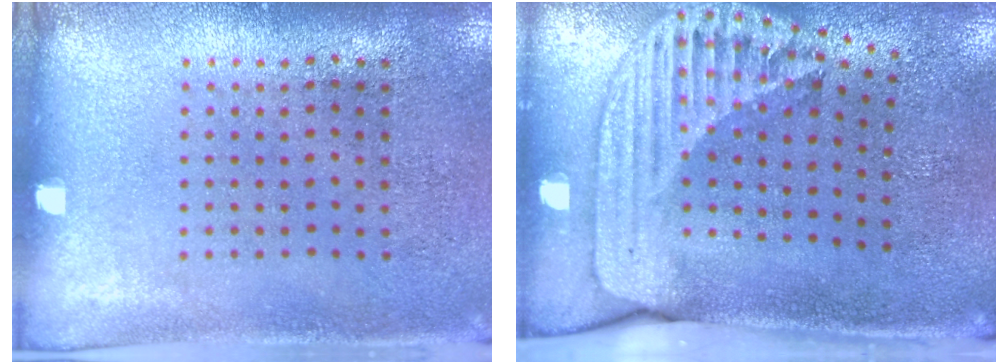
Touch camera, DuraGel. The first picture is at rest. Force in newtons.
{"total": 2.5, "press": 1.7, "slide": 1.9}